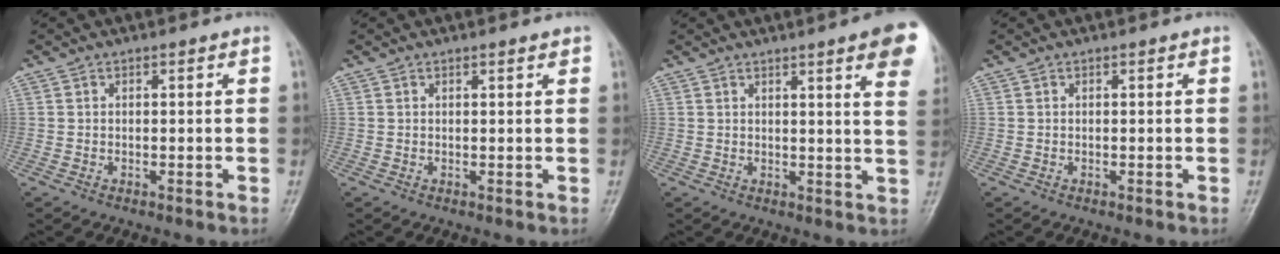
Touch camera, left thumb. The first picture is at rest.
{"total": 1.0, "force": [0.7, 0.2, 0.7], "torque": [-0.008, -0.001, 0.008]}
{"total": 11.3, "force": [6.3, 1.5, 9.2], "torque": [-0.094, -0.019, 0.063]}
{"total": 0.0}